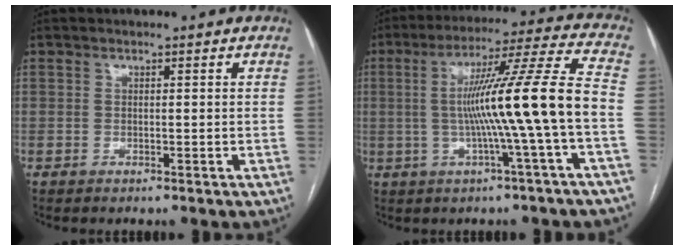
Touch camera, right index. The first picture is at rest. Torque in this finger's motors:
{"motor_torque": [2.07, -0.07, 1.05, 0.21]}